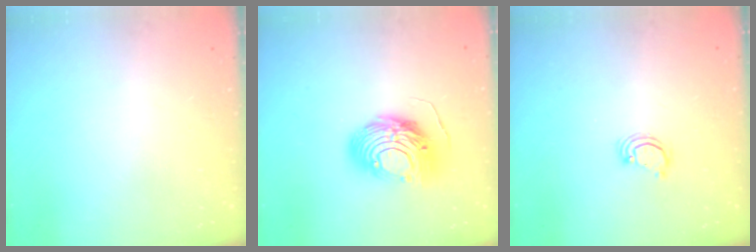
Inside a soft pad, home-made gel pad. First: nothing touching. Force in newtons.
{"total": 12.4, "press": 12.3, "slide": 1.1}
{"total": 2.6, "press": 2.6, "slide": 0.2}